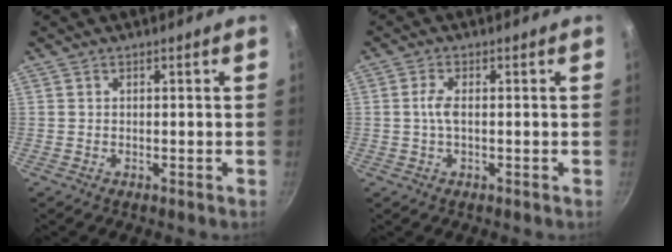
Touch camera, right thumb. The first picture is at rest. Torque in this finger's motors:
{"motor_torque": [0.60, 0.54, 0.70, 0.20, 0.03]}